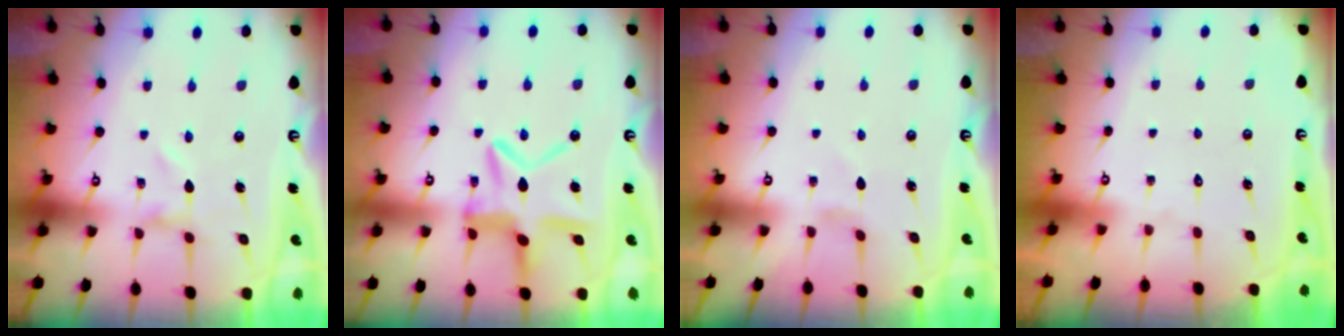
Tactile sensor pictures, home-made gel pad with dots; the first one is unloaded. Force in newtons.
{"total": 13.4, "press": 13.4, "slide": 1.4}
{"total": 0.0}
{"total": 1.5, "press": 1.5, "slide": 0.1}